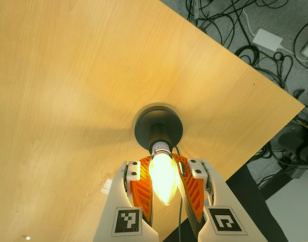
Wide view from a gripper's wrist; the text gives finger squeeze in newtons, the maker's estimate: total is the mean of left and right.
{"total": 24.6, "left": 23.1, "right": 26.0}